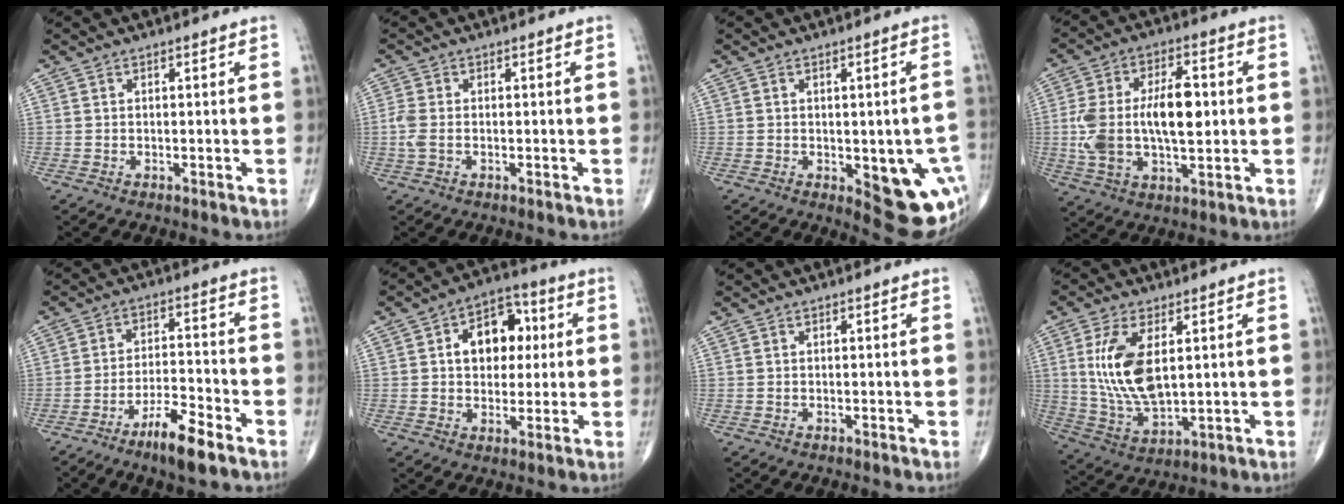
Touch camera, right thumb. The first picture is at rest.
{"total": 2.8, "force": [-0.5, 1.5, 2.3], "torque": [-0.073, 0.001, -0.012]}
{"total": 13.8, "force": [-3.3, 5.8, 12.1], "torque": [-0.116, -0.004, -0.020]}
{"total": 16.0, "force": [0.5, 7.9, 13.8], "torque": [-0.259, 0.014, 0.014]}
{"total": 8.8, "force": [-5.7, 1.8, 6.4], "torque": [-0.118, 0.029, -0.099]}
{"total": 11.9, "force": [2.3, 8.2, 8.3], "torque": [-0.083, 0.015, 0.030]}
{"total": 0.0}
{"total": 13.4, "force": [2.8, 6.5, 11.4], "torque": [-0.230, -0.019, 0.067]}